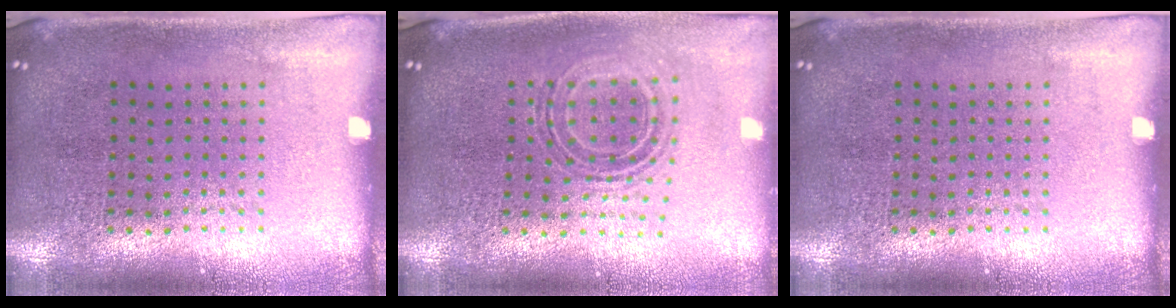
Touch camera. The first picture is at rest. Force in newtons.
{"total": 0.7, "press": 0.7, "slide": 0.2}
{"total": 0.0}